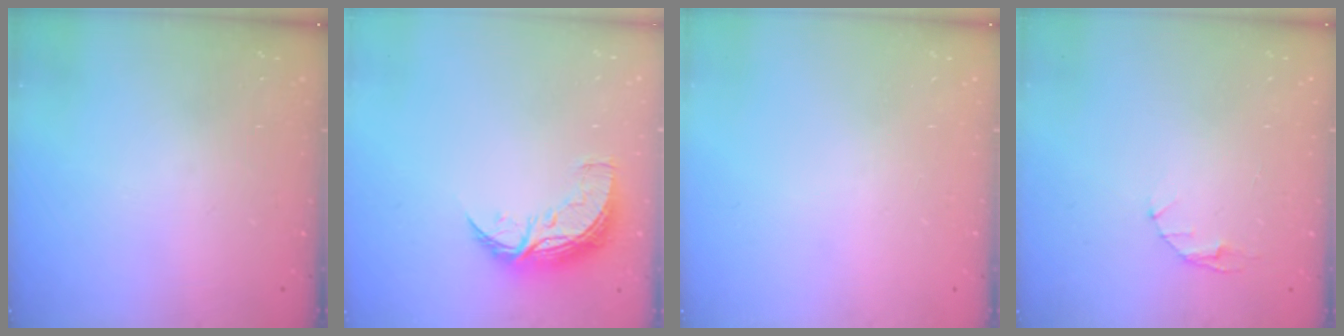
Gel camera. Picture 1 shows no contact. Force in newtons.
{"total": 8.9, "press": 8.9, "slide": 0.6}
{"total": 0.0}
{"total": 2.9, "press": 2.9, "slide": 0.4}